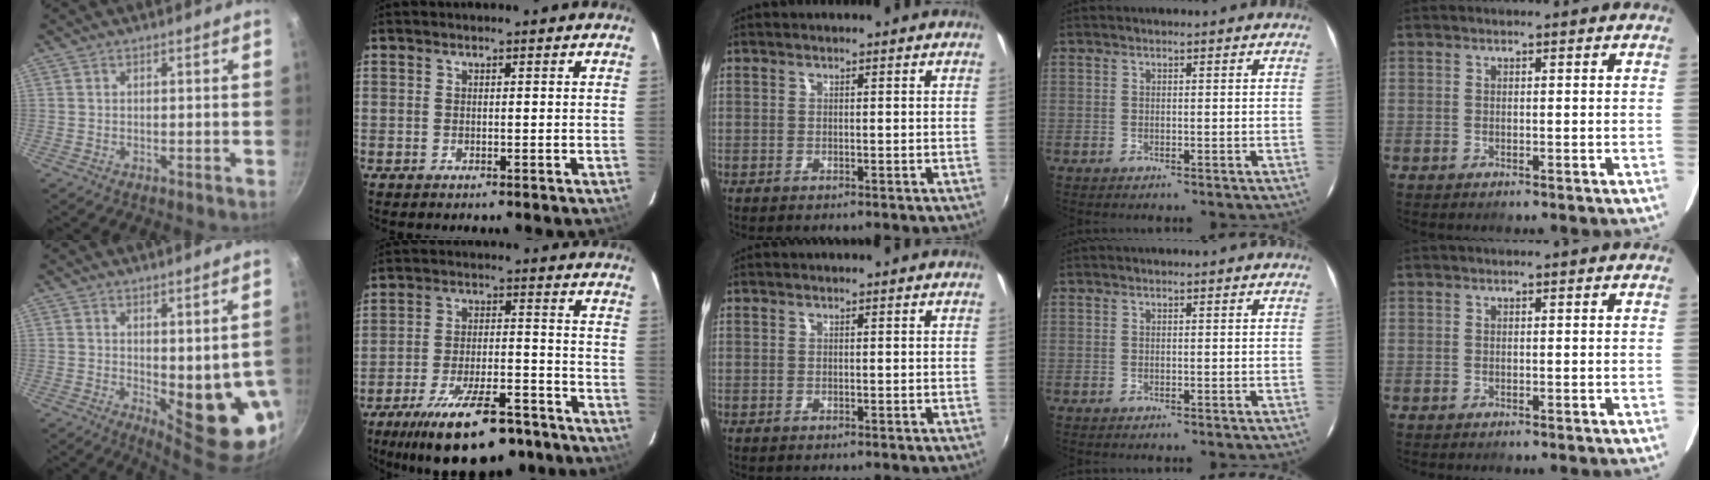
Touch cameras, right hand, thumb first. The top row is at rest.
{"thumb": {"total": 12.0, "force": [-0.7, 4.6, 11.1], "torque": [-0.115, -0.019, 0.006]}, "index": {"total": 19.9, "force": [-14.5, 6.9, 11.8], "torque": [-0.211, -0.017, -0.210]}}